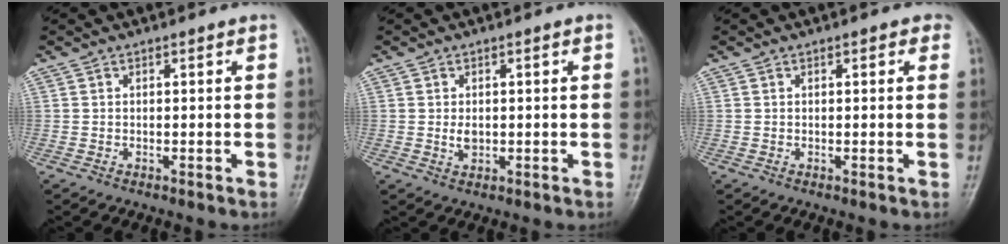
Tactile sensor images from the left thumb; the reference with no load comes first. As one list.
[{"total": 1.9, "force": [0.0, 1.4, 1.4], "torque": [-0.018, -0.002, 0.002]}, {"total": 1.5, "force": [0.7, 0.9, 1.0], "torque": [-0.001, 0.002, 0.004]}]